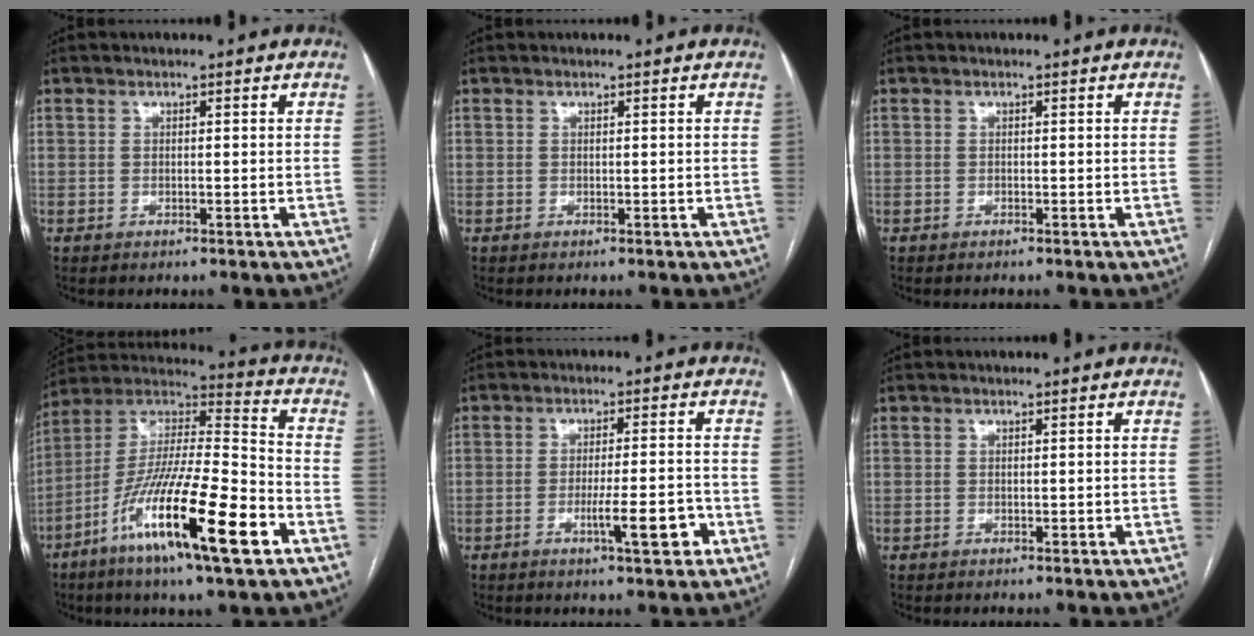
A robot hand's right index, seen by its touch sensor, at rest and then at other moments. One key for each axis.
{"total": 0.0}
{"total": 0.0}
{"total": 22.5, "fx": -10.3, "fy": 2.3, "fz": 19.8, "tx": -0.367, "ty": -0.038, "tz": -0.184}
{"total": 6.7, "fx": -2.9, "fy": 0.7, "fz": 6.0, "tx": -0.095, "ty": -0.003, "tz": -0.042}
{"total": 0.0}